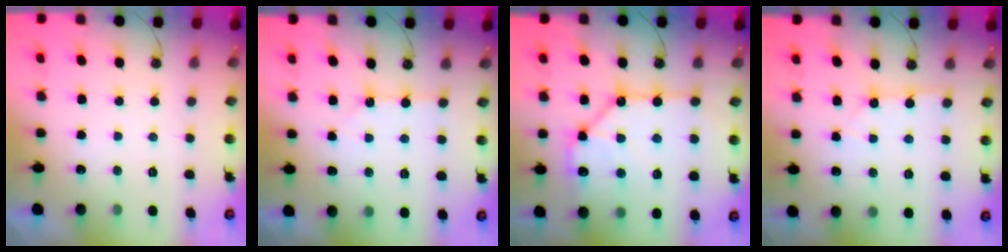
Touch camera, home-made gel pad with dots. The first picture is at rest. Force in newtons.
{"total": 2.1, "press": 2.1, "slide": 0.3}
{"total": 14.0, "press": 13.9, "slide": 1.5}
{"total": 2.6, "press": 2.6, "slide": 0.3}